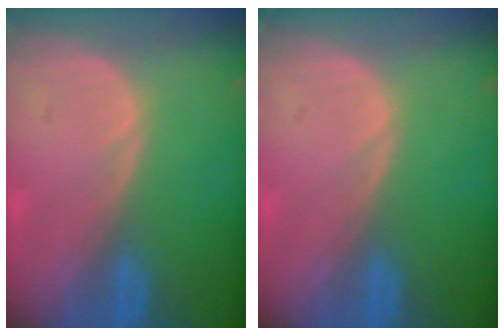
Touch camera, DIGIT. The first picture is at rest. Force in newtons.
{"total": 0.0}